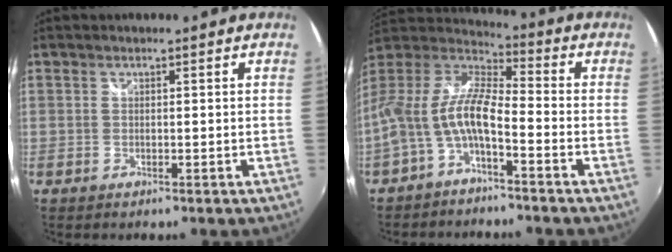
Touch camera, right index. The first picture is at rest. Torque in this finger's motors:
{"motor_torque": [0.50, -0.32, 0.66, 0.21]}